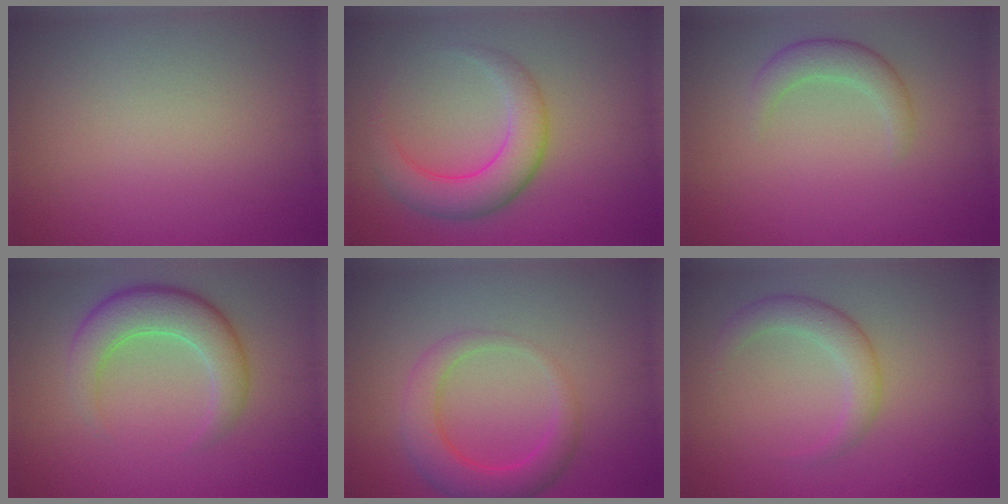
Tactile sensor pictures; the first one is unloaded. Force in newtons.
{"total": 4.8, "press": 4.8, "slide": 0.1}
{"total": 2.3, "press": 2.3, "slide": 0.1}
{"total": 5.1, "press": 5.1, "slide": 0.2}
{"total": 4.3, "press": 4.3, "slide": 0.3}
{"total": 2.8, "press": 2.8, "slide": 0.1}